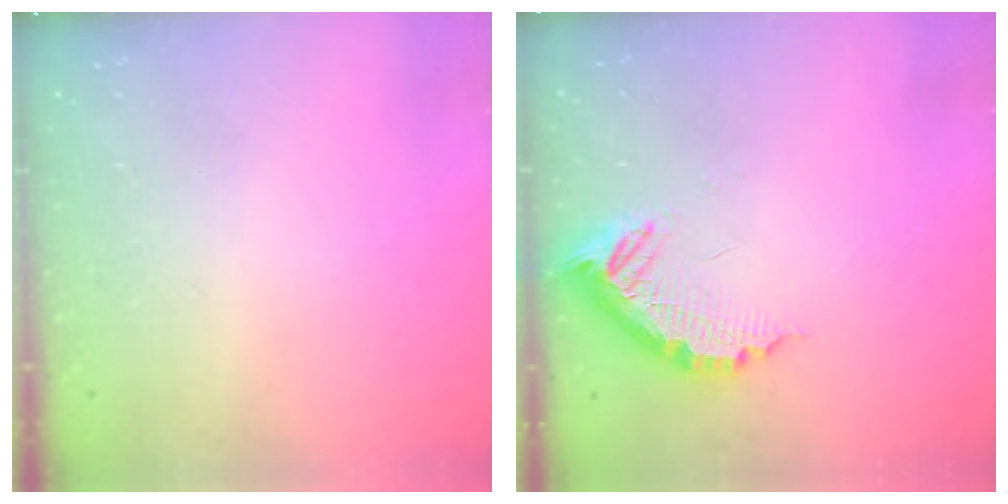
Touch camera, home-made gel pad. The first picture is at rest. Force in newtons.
{"total": 12.1, "press": 12.1, "slide": 0.6}